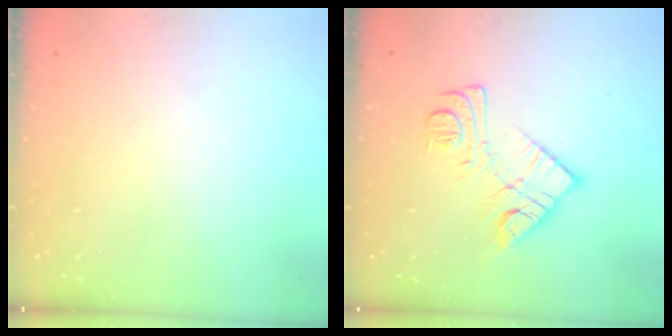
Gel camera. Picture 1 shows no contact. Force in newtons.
{"total": 11.8, "press": 11.8, "slide": 0.7}